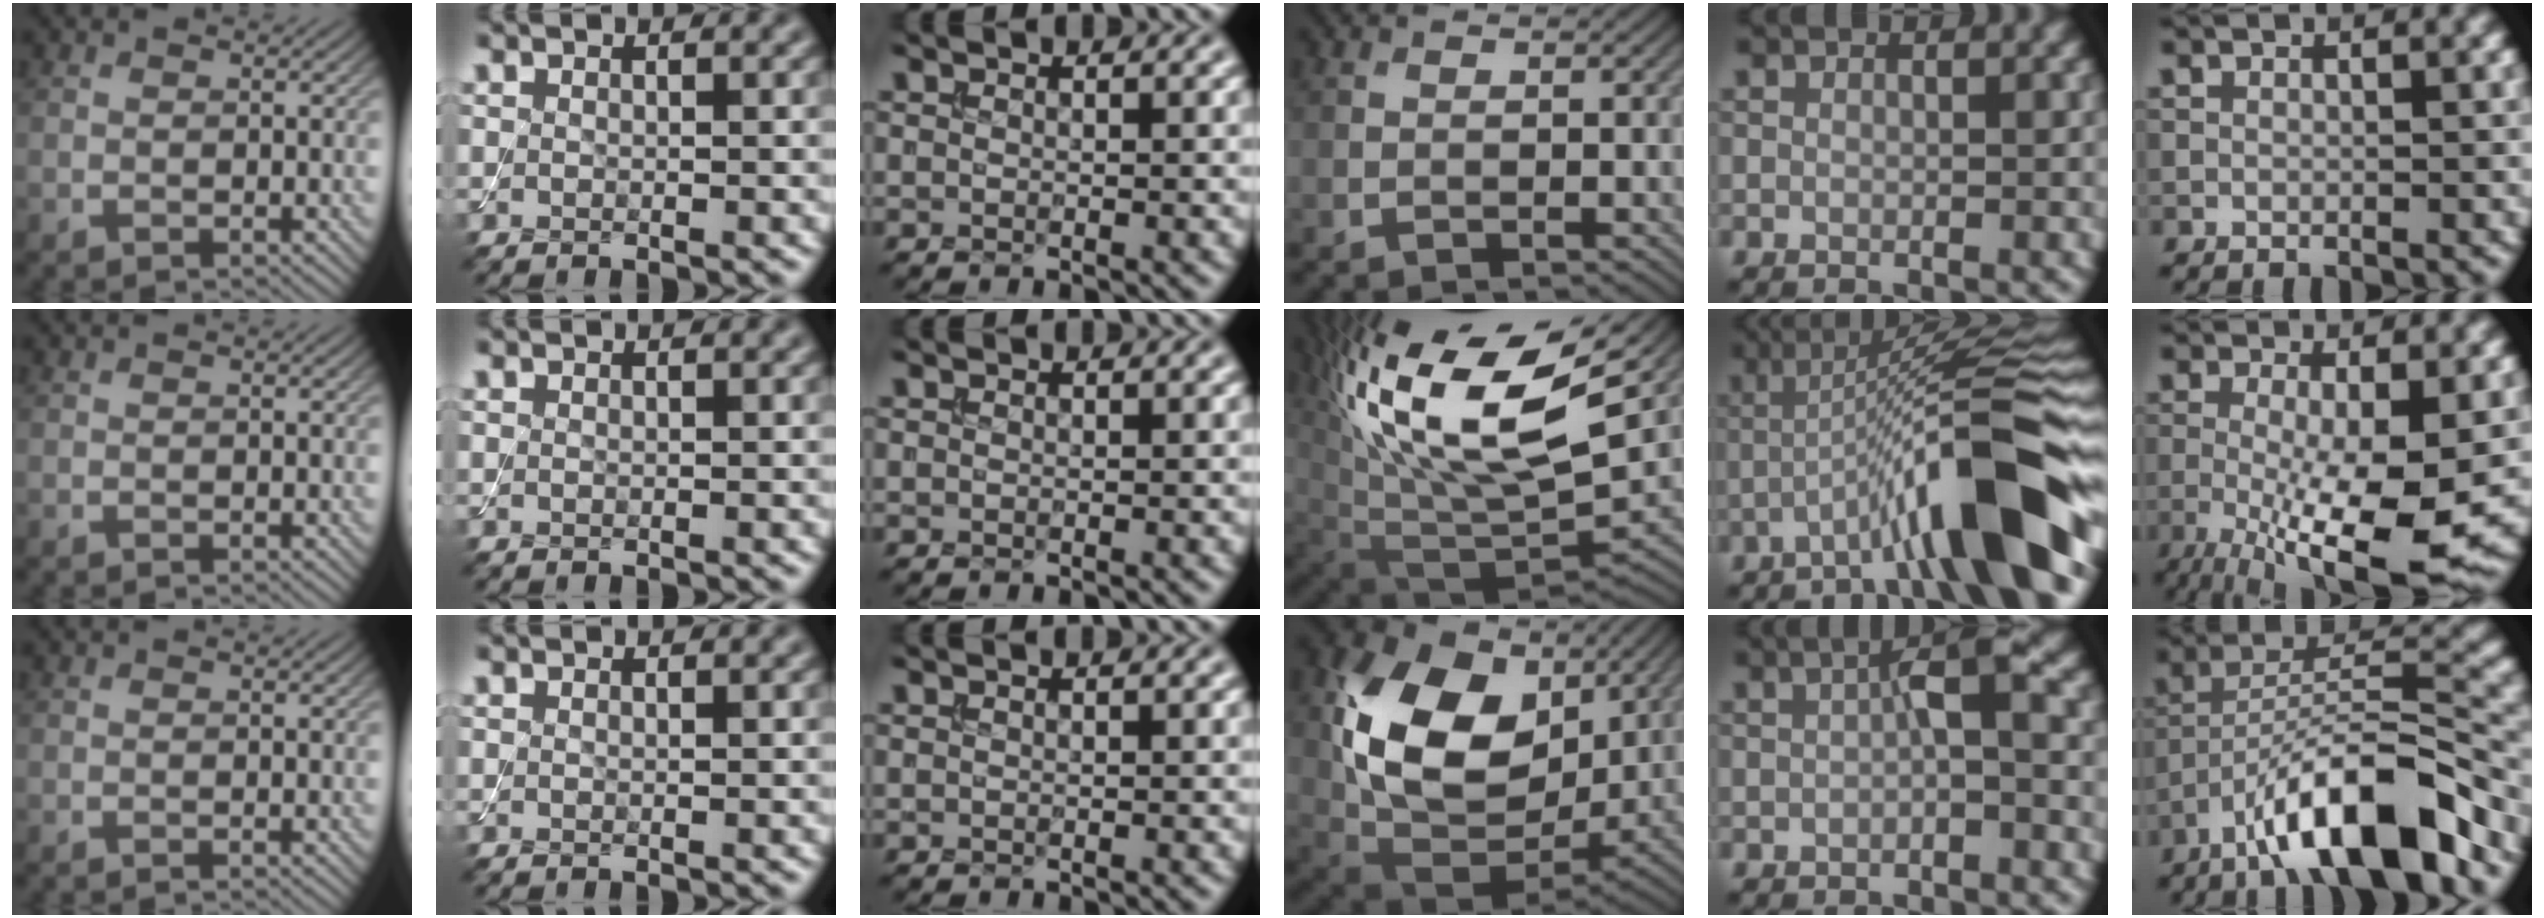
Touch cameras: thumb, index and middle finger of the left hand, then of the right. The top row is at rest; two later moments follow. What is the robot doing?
{"motion": "assemble", "object": "toy tower of hanoi"}